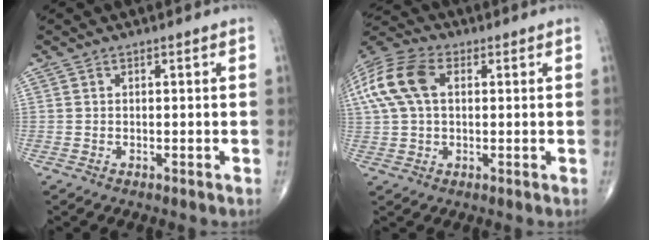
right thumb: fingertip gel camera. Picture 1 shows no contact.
{"total": 13.2, "force": [3.0, 8.1, 9.9], "torque": [-0.224, 0.027, 0.054]}